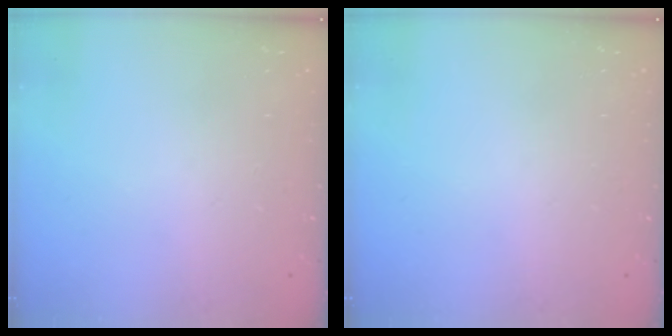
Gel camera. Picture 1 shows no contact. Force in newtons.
{"total": 0.0}